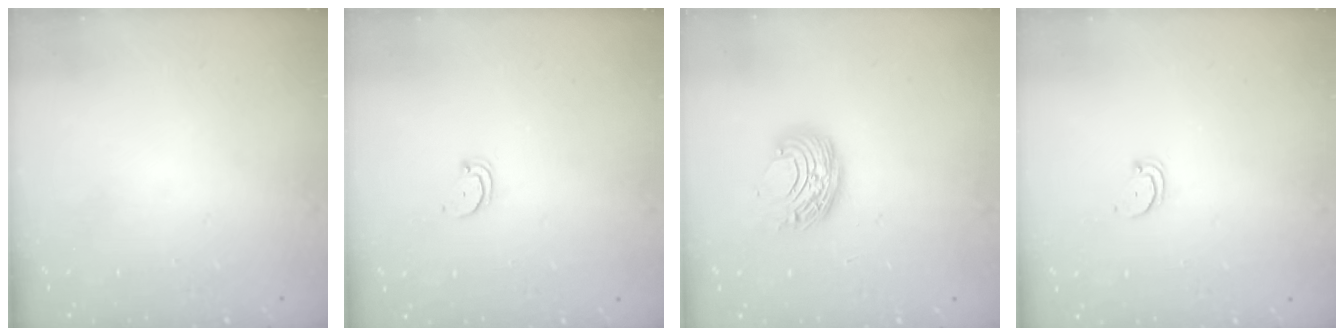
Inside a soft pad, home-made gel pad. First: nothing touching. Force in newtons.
{"total": 2.7, "press": 2.7, "slide": 0.2}
{"total": 8.9, "press": 8.9, "slide": 0.5}
{"total": 2.7, "press": 2.7, "slide": 0.2}